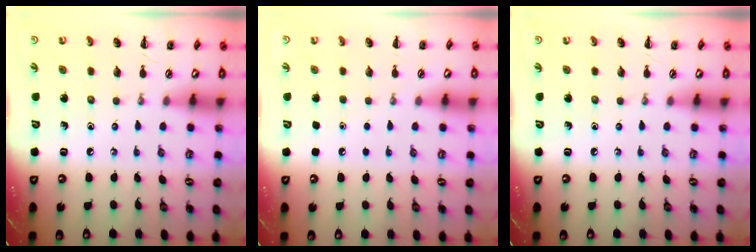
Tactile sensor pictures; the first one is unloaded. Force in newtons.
{"total": 1.6, "press": 1.6, "slide": 0.1}
{"total": 0.0}